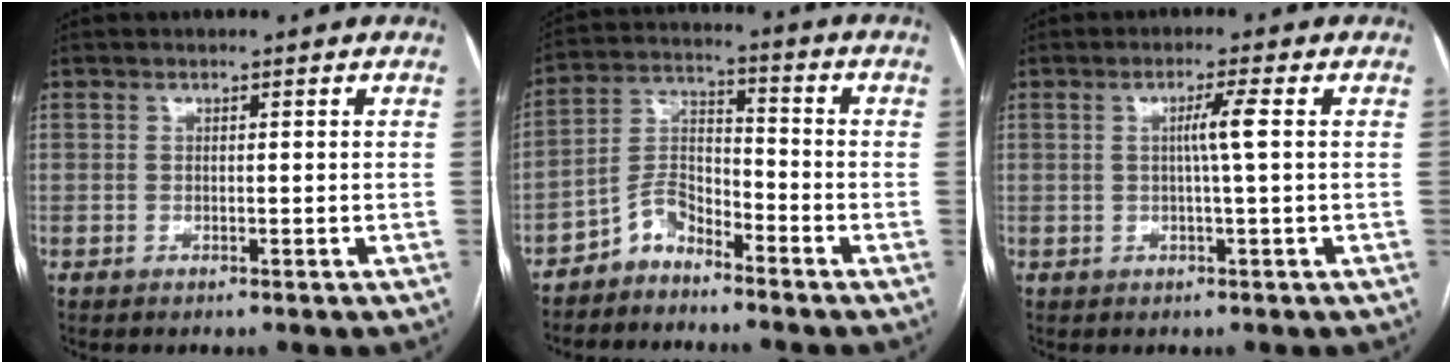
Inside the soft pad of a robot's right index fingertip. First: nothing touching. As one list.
[{"total": 5.7, "force": [-4.6, 2.4, 2.3], "torque": [-0.045, 0.012, -0.096]}, {"total": 3.3, "force": [0.4, -0.7, 3.2], "torque": [-0.060, -0.001, 0.006]}]